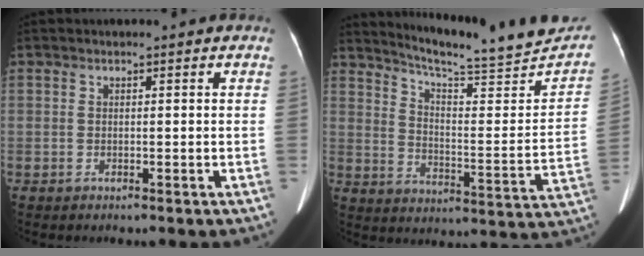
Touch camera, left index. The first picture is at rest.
{"total": 21.1, "force": [19.5, 1.0, 7.8], "torque": [-0.115, -0.064, 0.261]}